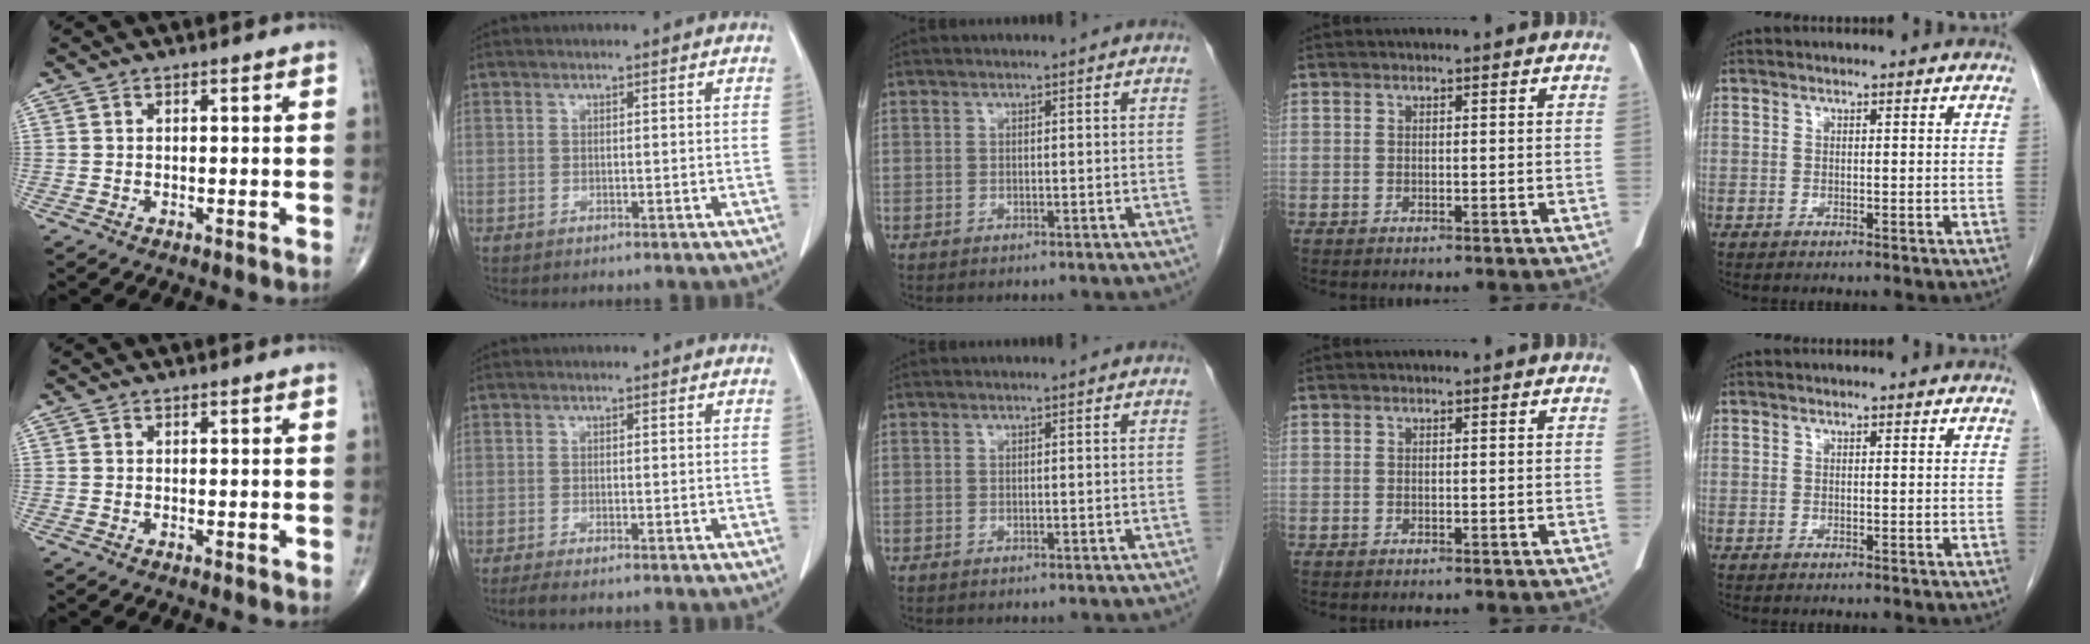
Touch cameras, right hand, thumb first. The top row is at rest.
{"thumb": {"total": 0.5, "force": [0.1, 0.2, 0.5], "torque": [-0.009, -0.003, 0.000]}, "index": {"total": 2.0, "force": [-1.4, 0.1, 1.4], "torque": [-0.026, -0.004, -0.027]}}